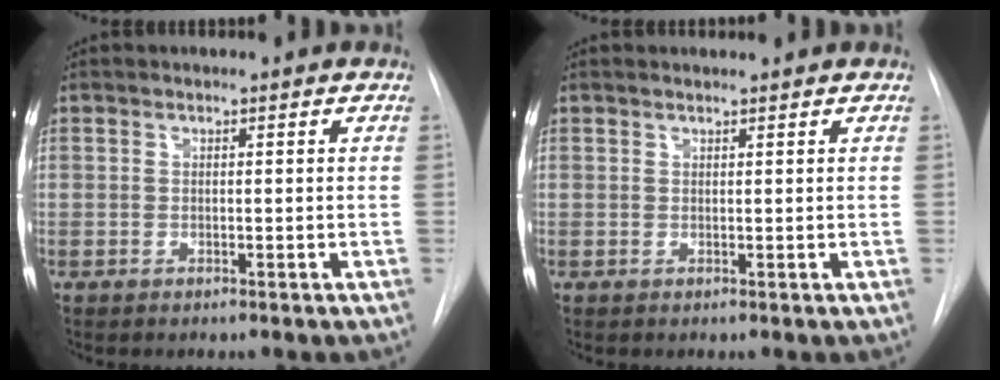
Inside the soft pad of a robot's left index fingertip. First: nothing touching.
{"total": 1.2, "force": [1.1, 0.0, 0.2], "torque": [-0.006, 0.010, 0.022]}